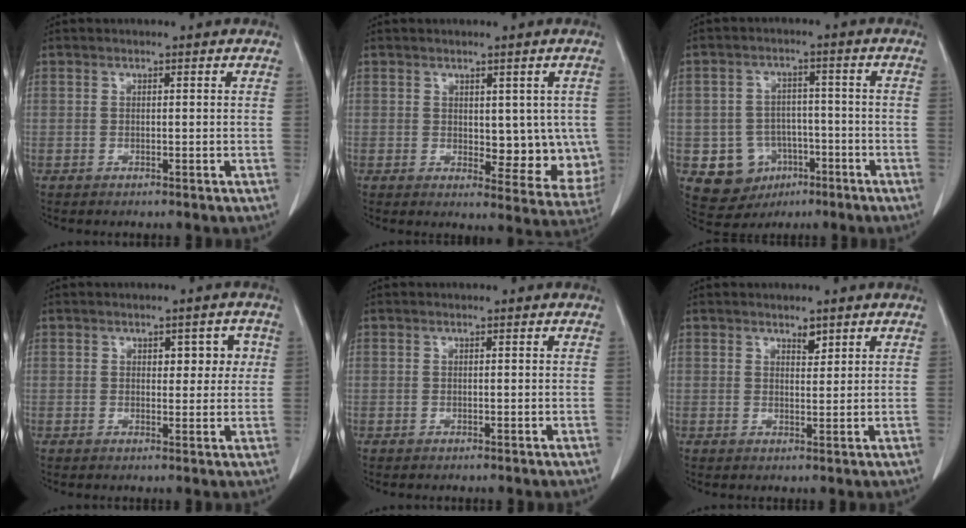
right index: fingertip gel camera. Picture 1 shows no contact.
{"total": 8.5, "force": [0.6, 4.4, 7.3], "torque": [-0.066, -0.010, 0.016]}
{"total": 8.1, "force": [-3.0, 7.3, 1.9], "torque": [-0.034, 0.015, -0.034]}
{"total": 3.8, "force": [1.2, 2.2, 2.9], "torque": [-0.026, 0.009, 0.017]}
{"total": 0.0}
{"total": 1.7, "force": [1.4, 0.7, 0.8], "torque": [-0.010, -0.005, 0.021]}